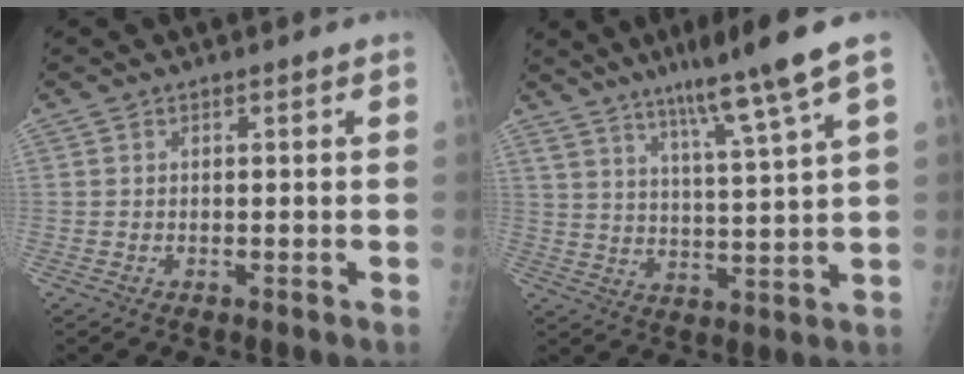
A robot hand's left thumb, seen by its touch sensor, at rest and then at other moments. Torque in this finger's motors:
{"motor_torque": [0.33, 0.45, 0.45, -0.85, 0.09]}